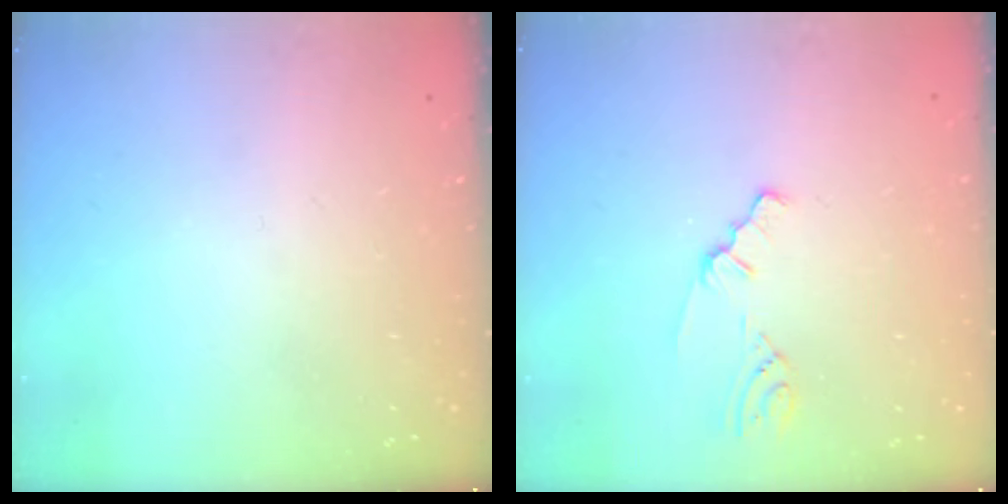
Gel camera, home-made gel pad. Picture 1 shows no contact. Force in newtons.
{"total": 1.5, "press": 1.5, "slide": 0.3}